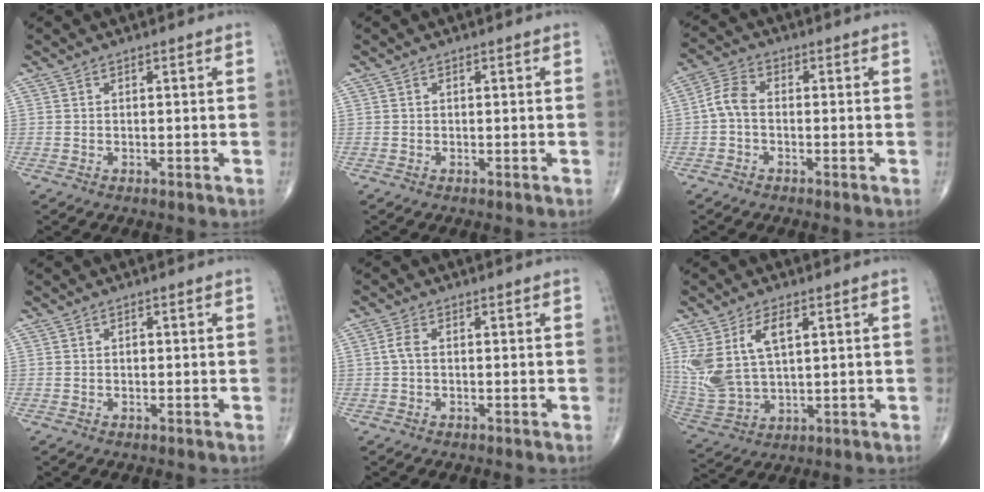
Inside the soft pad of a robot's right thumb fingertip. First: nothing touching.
{"total": 0.0}
{"total": 4.6, "force": [-0.8, 2.8, 3.6], "torque": [-0.073, 0.016, -0.027]}
{"total": 0.6, "force": [0.0, 0.4, 0.4], "torque": [-0.004, 0.002, -0.003]}
{"total": 2.1, "force": [0.0, 1.0, 1.8], "torque": [-0.040, 0.003, -0.005]}
{"total": 12.9, "force": [4.4, 6.7, 10.1], "torque": [-0.215, -0.007, 0.103]}